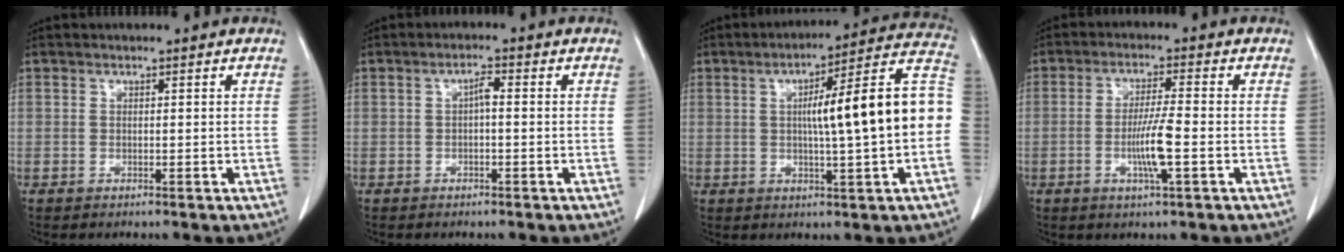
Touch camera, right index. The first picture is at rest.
{"total": 1.6, "force": [-0.1, 0.4, 1.5], "torque": [-0.027, 0.005, -0.002]}
{"total": 16.9, "force": [0.1, 0.6, 16.9], "torque": [-0.230, 0.035, -0.003]}
{"total": 6.1, "force": [-1.6, 0.0, 5.9], "torque": [-0.111, -0.007, -0.029]}